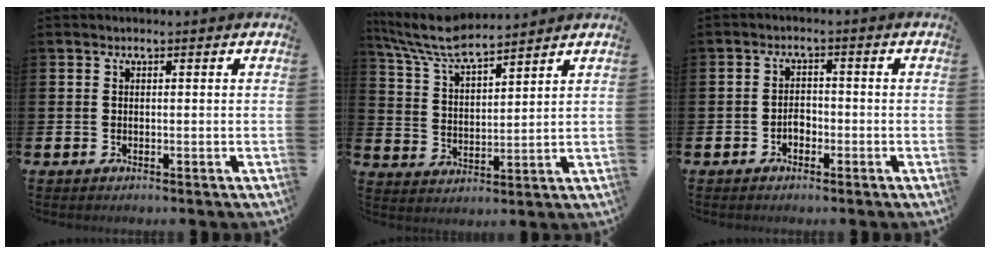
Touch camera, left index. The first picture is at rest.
{"total": 7.4, "force": [6.9, 0.9, 2.5], "torque": [-0.073, -0.038, 0.122]}
{"total": 2.2, "force": [-1.3, 1.5, 1.0], "torque": [-0.018, 0.004, -0.028]}